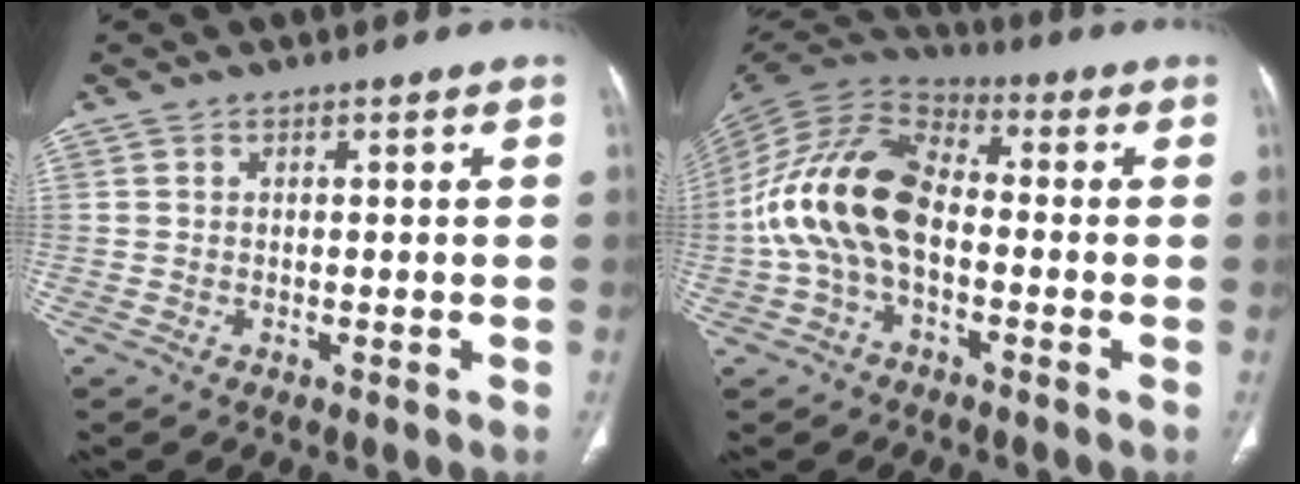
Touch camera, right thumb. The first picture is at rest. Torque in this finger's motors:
{"motor_torque": [2.23, 2.78, 1.26, -1.18, 0.27]}